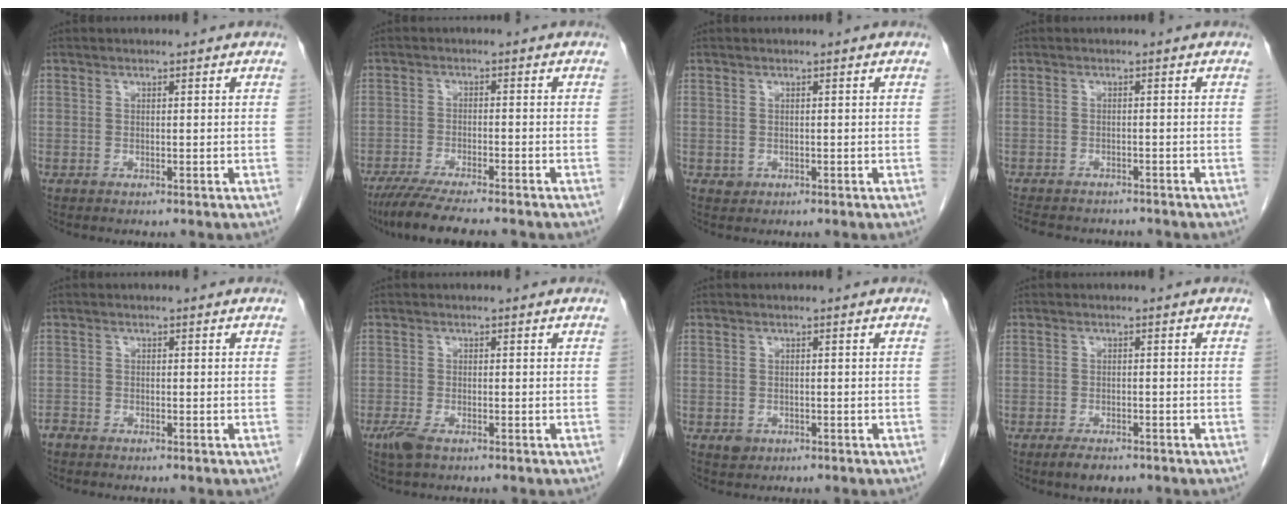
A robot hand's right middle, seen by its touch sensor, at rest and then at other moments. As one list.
[{"total": 10.5, "force": [-8.9, 0.9, 5.6], "torque": [-0.086, -0.024, -0.138]}, {"total": 0.9, "force": [-0.2, 0.8, 0.2], "torque": [-0.003, 0.002, 0.000]}, {"total": 9.6, "force": [-8.5, 3.2, 3.1], "torque": [-0.066, -0.004, -0.112]}, {"total": 1.1, "force": [-1.1, 0.4, 0.1], "torque": [-0.004, 0.000, -0.022]}, {"total": 3.0, "force": [-1.9, 1.0, 2.1], "torque": [-0.049, -0.006, -0.034]}, {"total": 1.5, "force": [-0.7, 1.3, 0.4], "torque": [-0.004, 0.004, -0.006]}, {"total": 2.9, "force": [-2.1, 1.1, 1.6], "torque": [-0.033, -0.004, -0.030]}]